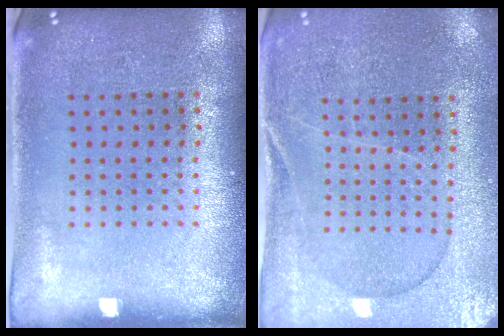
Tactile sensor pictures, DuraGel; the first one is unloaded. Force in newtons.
{"total": 0.8, "press": 0.6, "slide": 0.5}